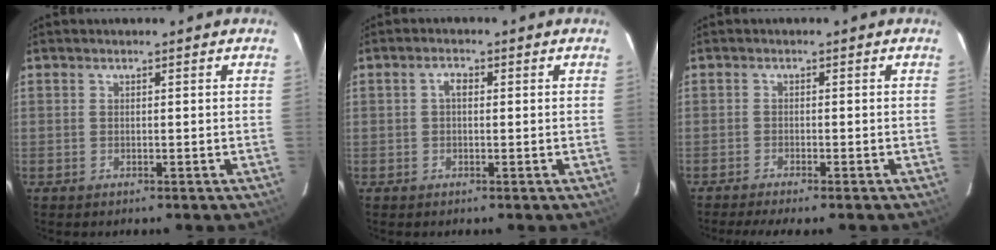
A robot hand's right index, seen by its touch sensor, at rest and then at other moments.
{"total": 1.7, "force": [0.2, 1.0, 1.4], "torque": [-0.027, 0.009, 0.001]}
{"total": 4.4, "force": [-3.8, -0.2, 2.3], "torque": [-0.050, -0.014, -0.063]}